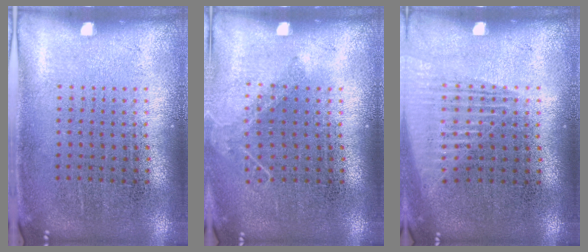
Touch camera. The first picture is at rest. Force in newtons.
{"total": 0.9, "press": 0.9, "slide": 0.1}
{"total": 1.3, "press": 1.3, "slide": 0.2}